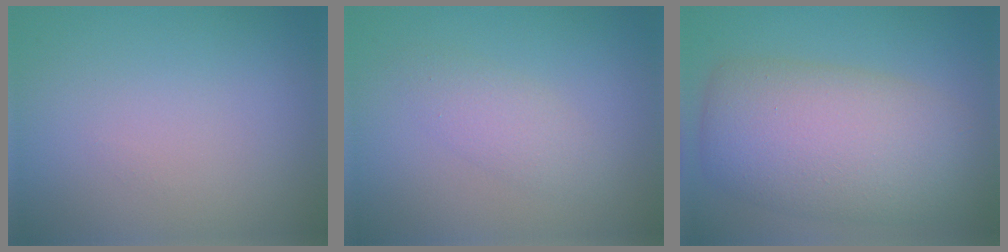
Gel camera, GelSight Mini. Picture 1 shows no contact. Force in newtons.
{"total": 2.7, "press": 2.7, "slide": 0.2}
{"total": 9.7, "press": 9.6, "slide": 0.4}